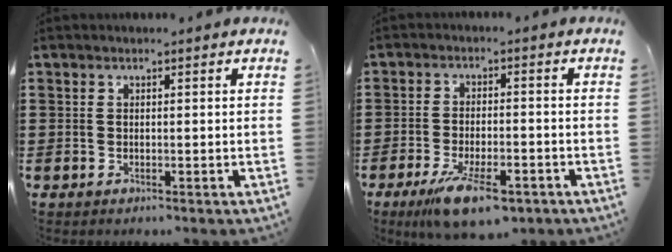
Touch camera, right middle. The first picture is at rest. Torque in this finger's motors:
{"motor_torque": [1.51, -0.62, 0.74, 0.07]}